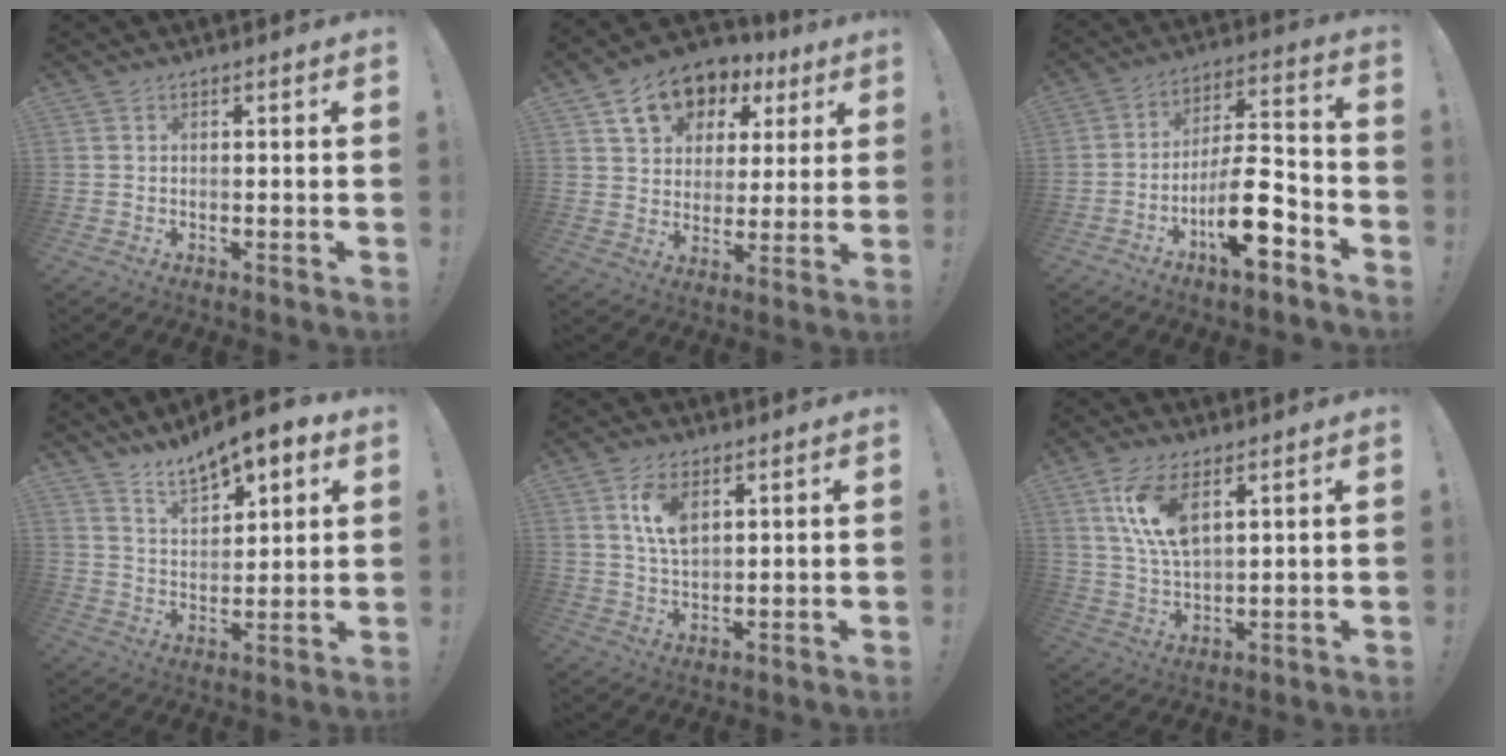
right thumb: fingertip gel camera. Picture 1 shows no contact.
{"total": 13.0, "force": [6.9, 9.4, 5.8], "torque": [-0.087, -0.034, 0.130]}
{"total": 16.0, "force": [-7.3, 5.7, 13.0], "torque": [-0.207, 0.047, -0.113]}
{"total": 10.5, "force": [8.5, 4.2, 4.4], "torque": [-0.073, -0.064, 0.156]}
{"total": 8.2, "force": [3.6, 4.4, 5.8], "torque": [-0.104, -0.012, 0.062]}
{"total": 11.4, "force": [5.5, 5.1, 8.5], "torque": [-0.183, -0.018, 0.098]}